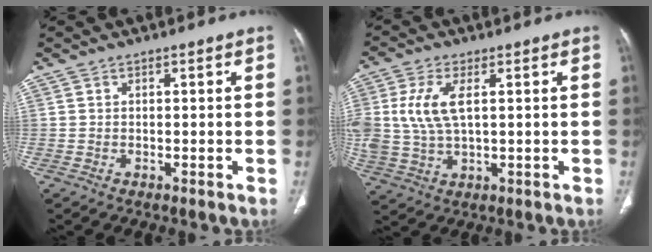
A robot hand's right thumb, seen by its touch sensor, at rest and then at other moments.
{"total": 9.5, "force": [1.9, 4.8, 8.0], "torque": [-0.188, 0.000, 0.043]}